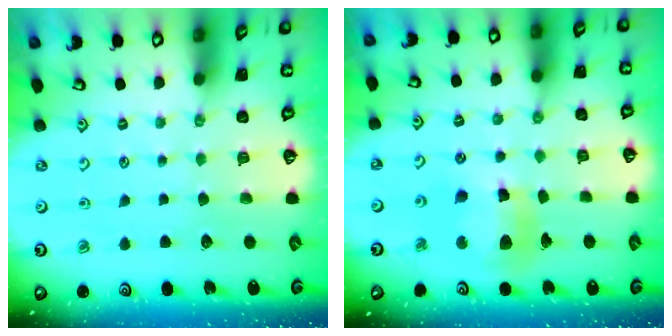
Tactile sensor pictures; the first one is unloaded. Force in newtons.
{"total": 13.9, "press": 13.7, "slide": 2.0}